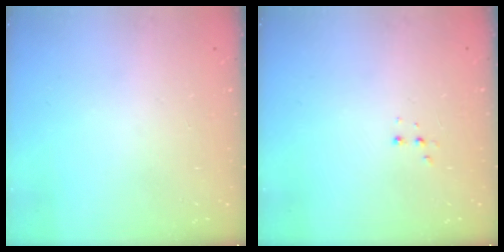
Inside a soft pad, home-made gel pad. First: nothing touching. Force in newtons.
{"total": 3.0, "press": 2.9, "slide": 0.7}